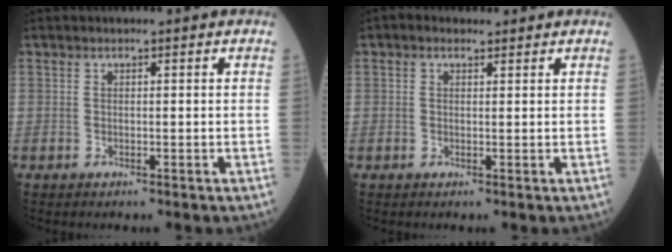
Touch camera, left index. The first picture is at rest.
{"total": 1.6, "force": [1.0, 1.0, 0.7], "torque": [-0.021, 0.015, 0.016]}